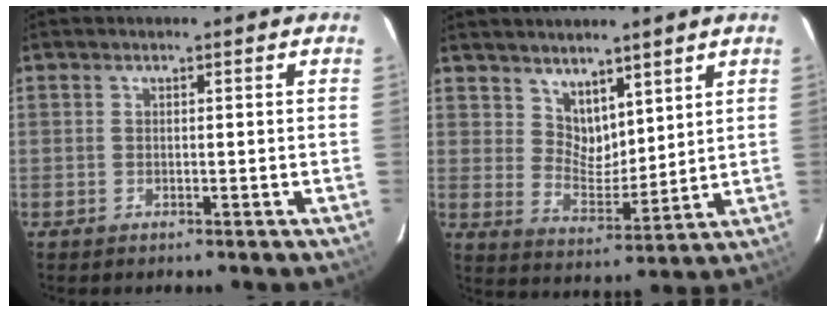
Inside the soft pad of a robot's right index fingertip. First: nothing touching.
{"total": 7.8, "force": [5.8, 4.3, 2.9], "torque": [-0.042, 0.001, 0.111]}